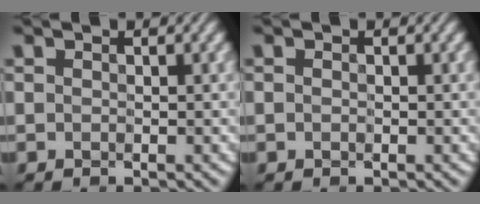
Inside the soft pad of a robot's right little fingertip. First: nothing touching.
{"total": 0.0}